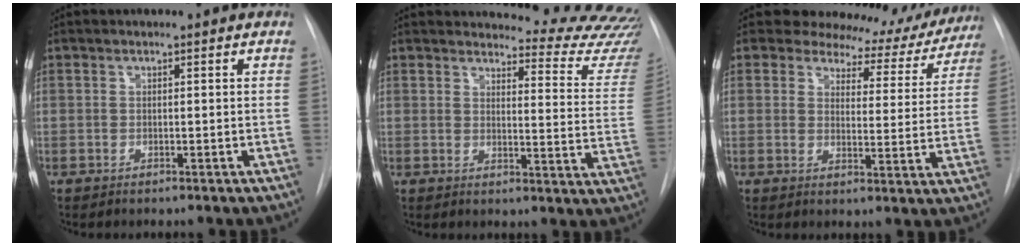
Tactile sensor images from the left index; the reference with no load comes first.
{"total": 17.7, "force": [17.4, 1.8, 2.6], "torque": [-0.008, -0.125, 0.170]}
{"total": 13.7, "force": [12.6, 5.0, 1.9], "torque": [0.004, -0.023, 0.127]}